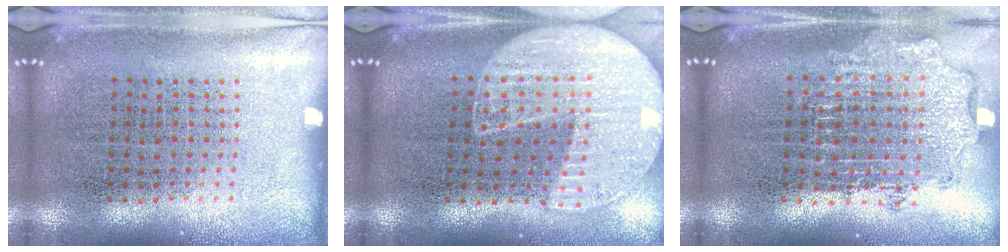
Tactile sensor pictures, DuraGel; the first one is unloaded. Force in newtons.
{"total": 1.7, "press": 1.6, "slide": 0.7}
{"total": 1.9, "press": 1.4, "slide": 1.2}